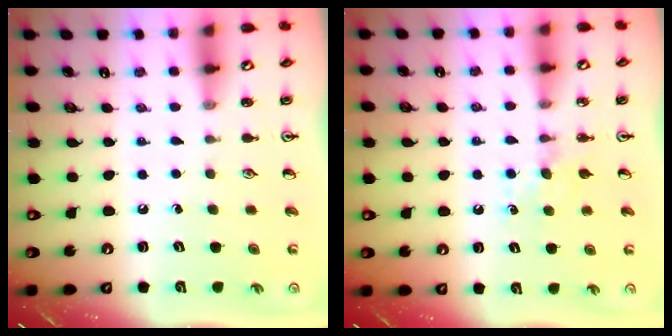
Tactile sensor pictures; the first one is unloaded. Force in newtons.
{"total": 4.2, "press": 4.1, "slide": 0.6}